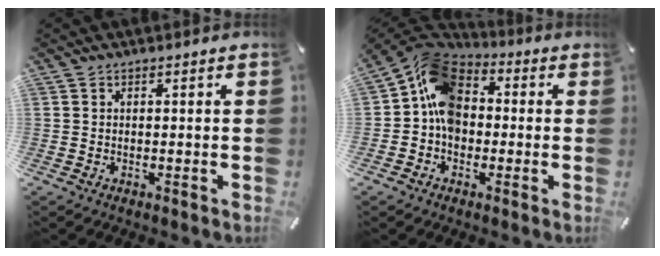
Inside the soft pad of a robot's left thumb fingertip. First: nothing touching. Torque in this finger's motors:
{"motor_torque": [0.10, 1.66, 2.19, -0.58, 0.62]}